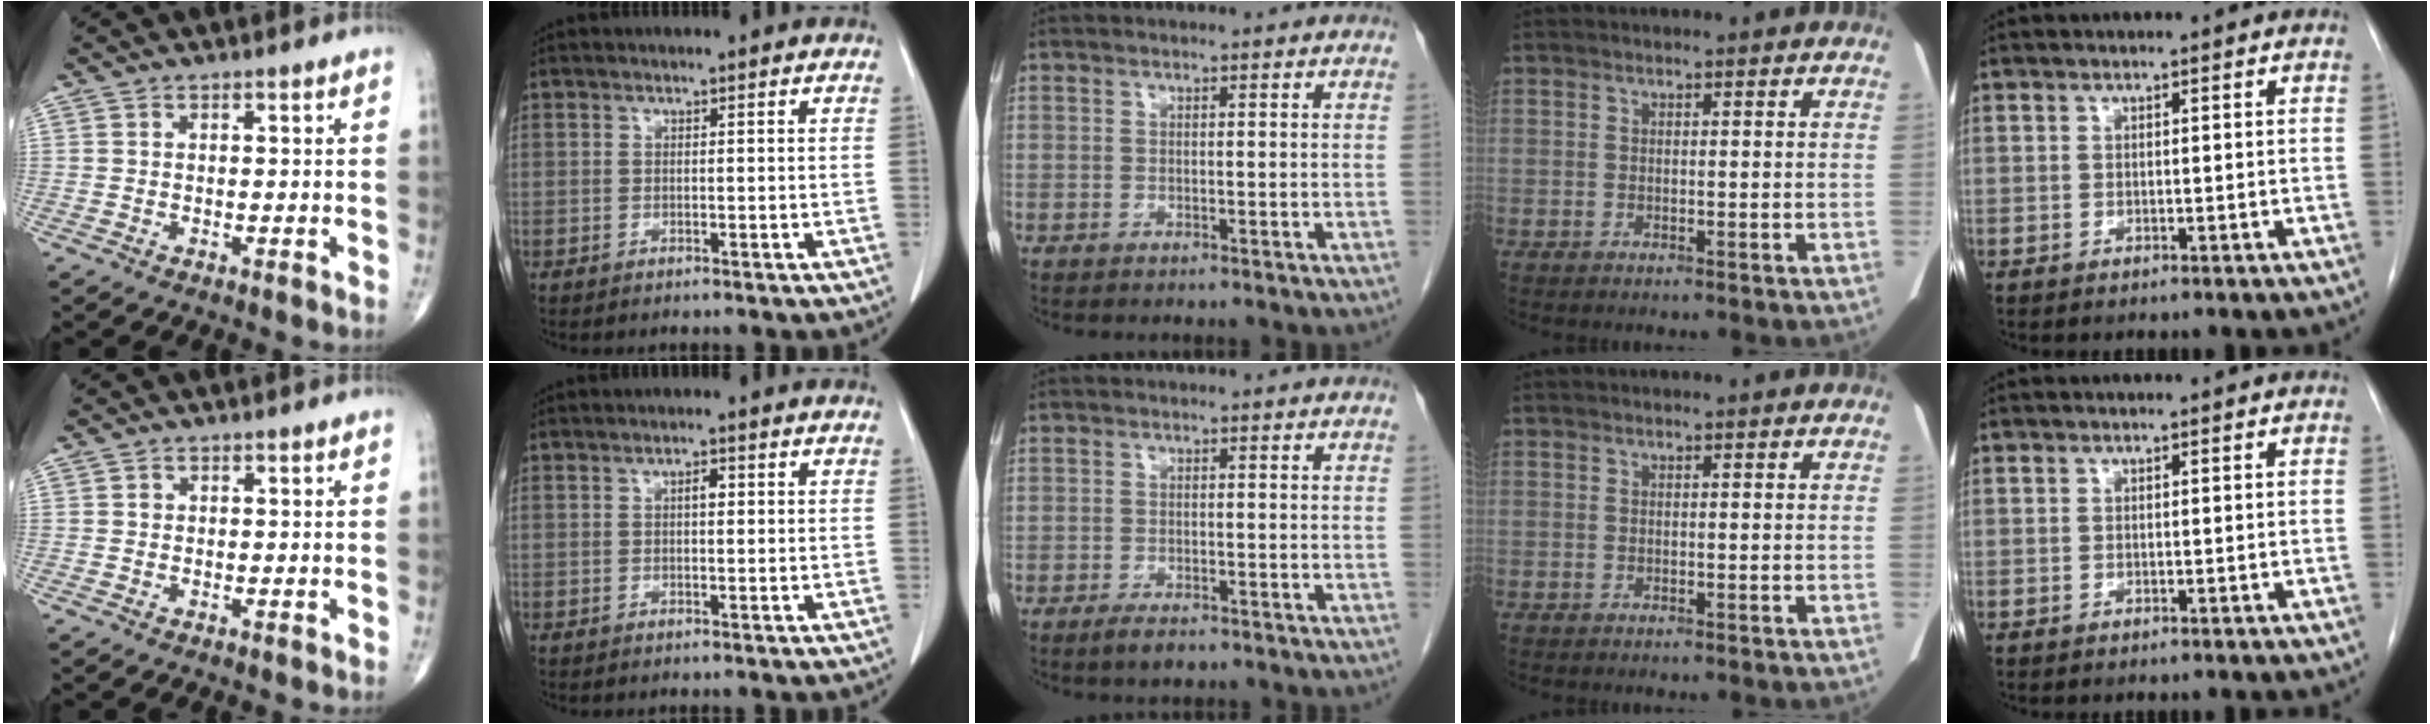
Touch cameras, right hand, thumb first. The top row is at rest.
{"thumb": {"total": 0.6, "force": [0.0, 0.5, 0.2], "torque": [0.001, 0.002, 0.000]}, "index": {"total": 1.5, "force": [0.3, 0.6, 1.4], "torque": [-0.023, 0.004, 0.005]}, "middle": {"total": 2.2, "force": [-1.6, 0.7, 1.4], "torque": [-0.028, -0.004, -0.024]}}